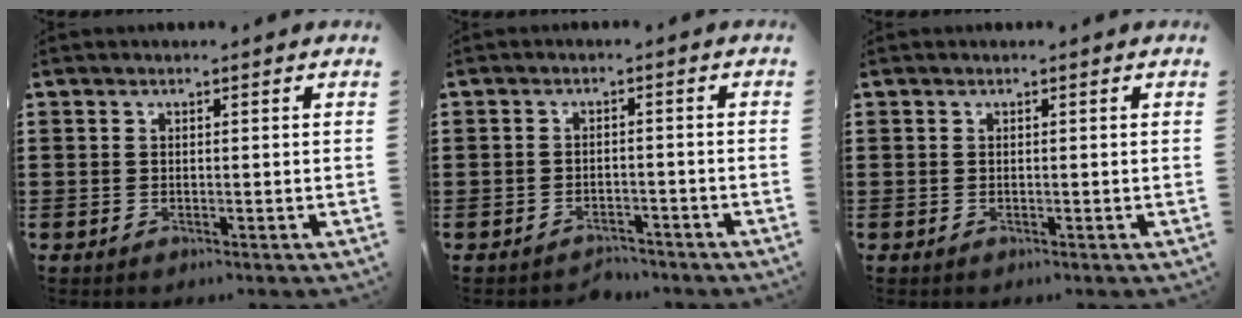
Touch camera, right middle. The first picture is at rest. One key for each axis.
{"total": 2.3, "fx": -2.2, "fy": 0.4, "fz": -0.3, "tx": -0.002, "ty": 0.001, "tz": -0.051}
{"total": 0.0}